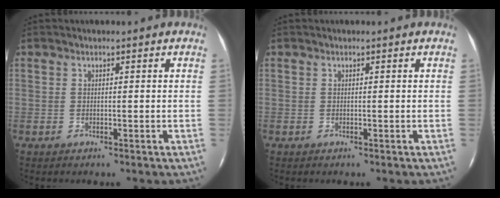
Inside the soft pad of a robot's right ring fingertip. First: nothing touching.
{"total": 0.0}